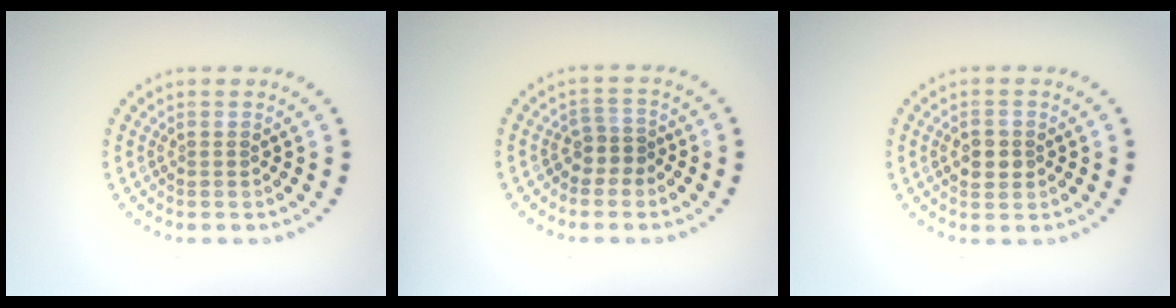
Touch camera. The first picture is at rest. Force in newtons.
{"total": 1.9, "press": 1.4, "slide": 1.2}
{"total": 2.5, "press": 2.5, "slide": 0.2}